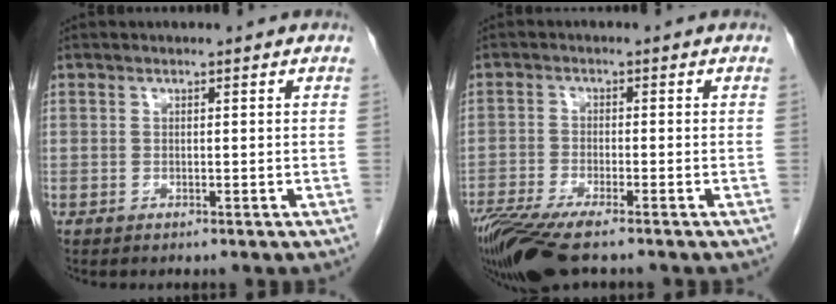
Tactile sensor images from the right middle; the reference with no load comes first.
{"total": 10.7, "force": [-8.1, 1.7, 6.8], "torque": [-0.126, -0.021, -0.141]}